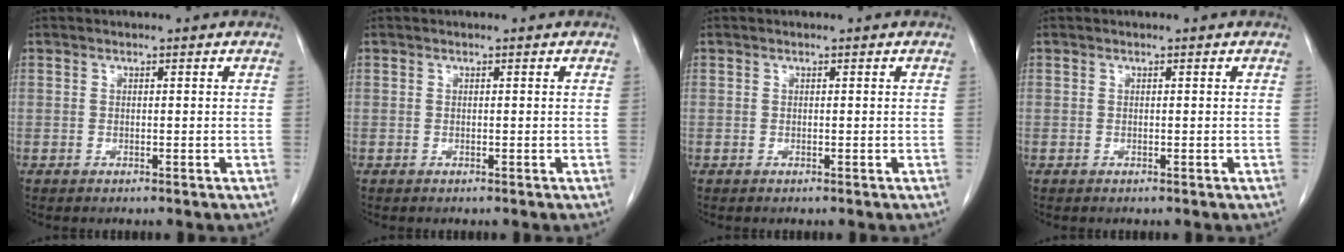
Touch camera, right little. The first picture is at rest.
{"total": 0.0}
{"total": 0.0}
{"total": 0.0}